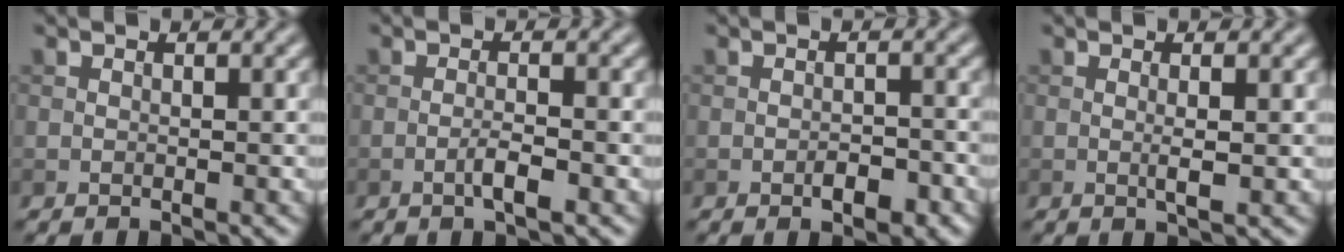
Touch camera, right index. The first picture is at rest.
{"total": 2.2, "force": [-1.0, 0.3, 1.9], "torque": [-0.036, 0.004, -0.020]}
{"total": 2.5, "force": [-1.2, 1.0, 1.9], "torque": [-0.027, 0.000, -0.018]}
{"total": 1.7, "force": [0.0, 0.2, 1.6], "torque": [-0.032, -0.001, -0.001]}